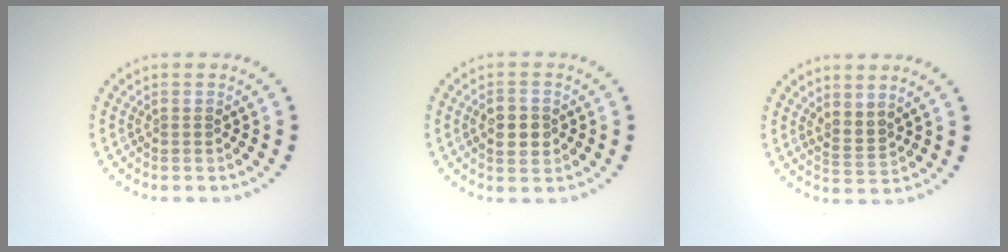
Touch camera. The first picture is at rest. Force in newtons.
{"total": 2.9, "press": 2.9, "slide": 0.1}
{"total": 2.1, "press": 1.5, "slide": 1.4}